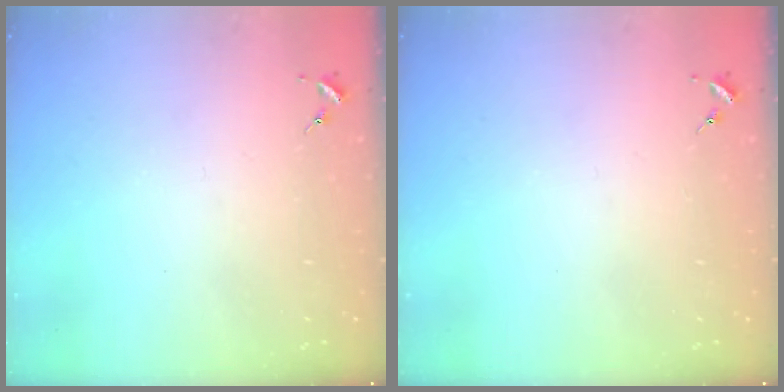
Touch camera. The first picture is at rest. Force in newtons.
{"total": 0.0}